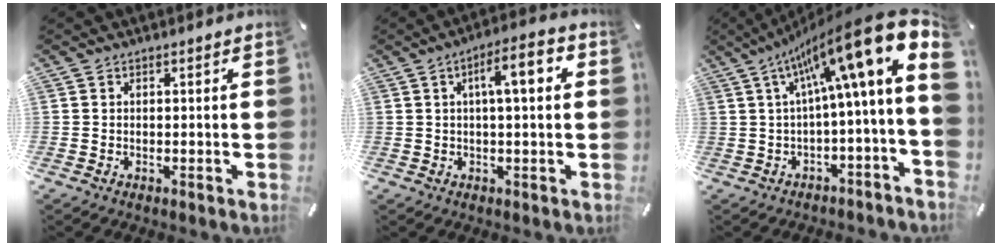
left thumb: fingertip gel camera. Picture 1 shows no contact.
{"total": 8.6, "force": [2.0, 2.1, 8.1], "torque": [-0.134, 0.002, 0.024]}
{"total": 19.6, "force": [8.0, 2.8, 17.6], "torque": [-0.286, -0.071, 0.127]}